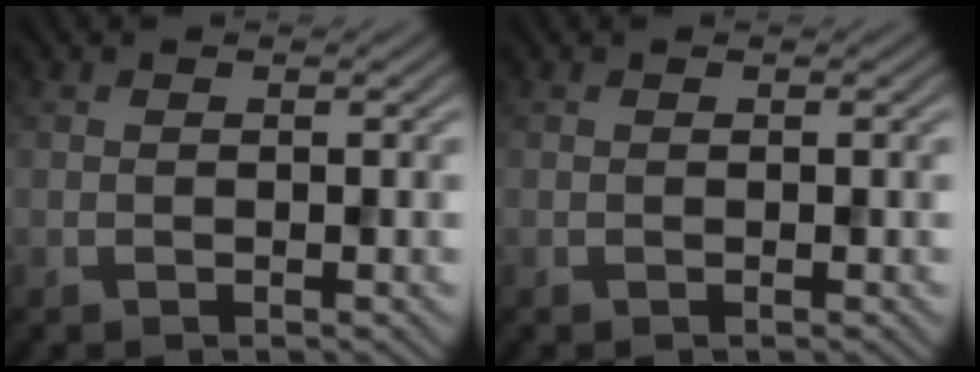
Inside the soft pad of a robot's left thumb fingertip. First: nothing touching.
{"total": 0.0}